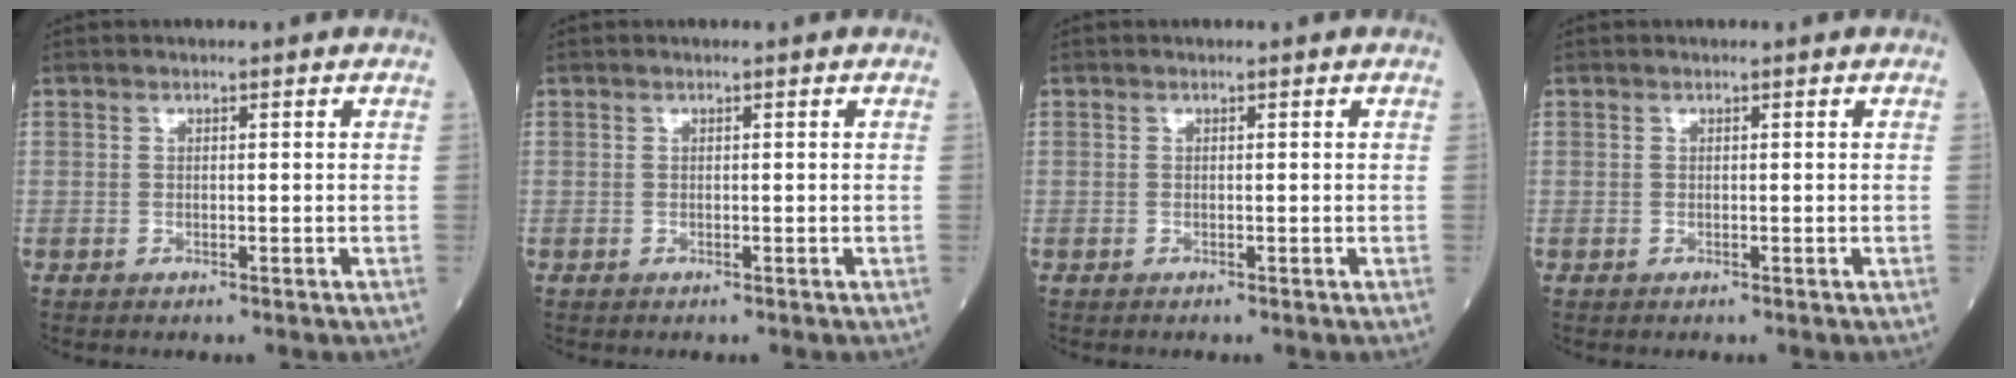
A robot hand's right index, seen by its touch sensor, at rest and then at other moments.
{"total": 0.0}
{"total": 0.0}
{"total": 0.0}